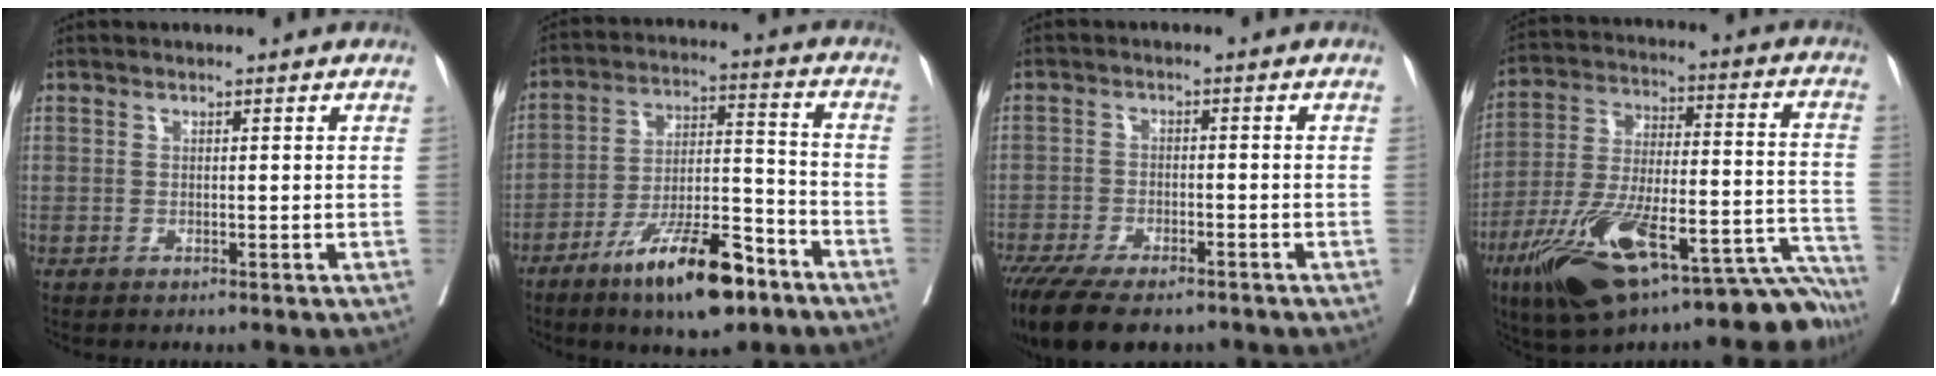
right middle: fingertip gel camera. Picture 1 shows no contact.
{"total": 14.5, "force": [-9.5, 3.4, 10.5], "torque": [-0.179, -0.001, -0.161]}
{"total": 13.7, "force": [-10.4, 4.7, 7.6], "torque": [-0.155, -0.018, -0.162]}
{"total": 24.9, "force": [-18.1, 5.8, 16.1], "torque": [-0.187, 0.038, -0.286]}